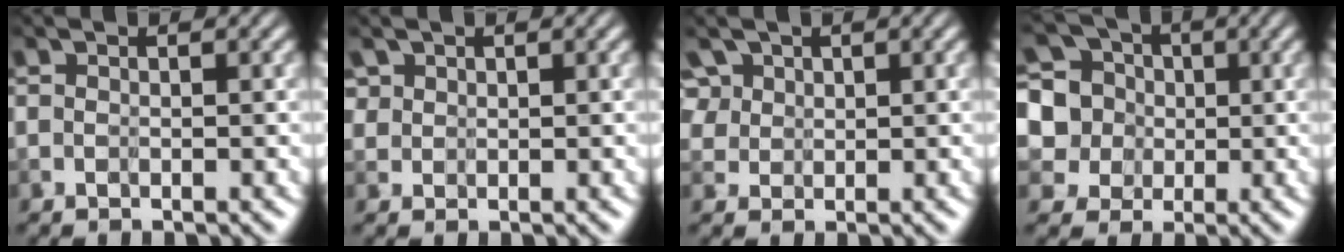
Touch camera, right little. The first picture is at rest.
{"total": 3.6, "force": [2.4, 2.2, 1.6], "torque": [-0.052, 0.020, 0.018]}
{"total": 4.9, "force": [2.9, 3.3, 2.4], "torque": [-0.054, 0.025, 0.031]}
{"total": 7.2, "force": [2.5, 6.3, 2.4], "torque": [-0.083, 0.010, 0.022]}